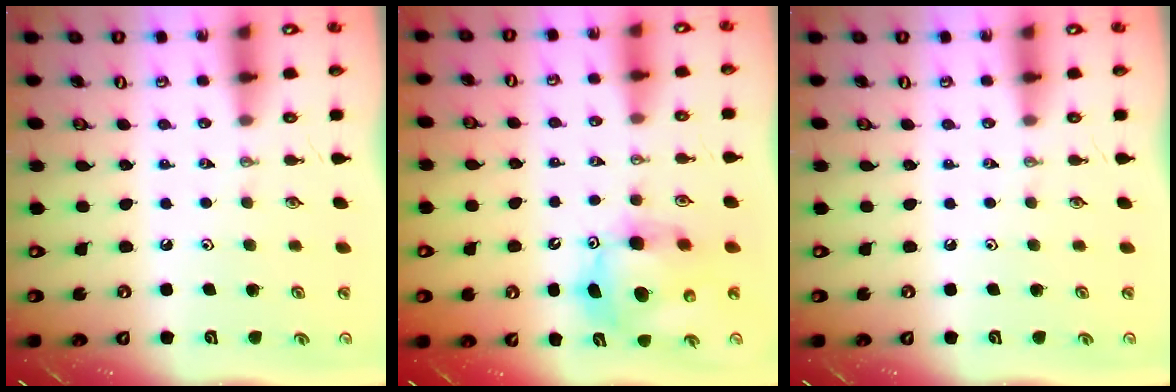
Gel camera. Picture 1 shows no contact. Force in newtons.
{"total": 11.0, "press": 10.7, "slide": 2.5}
{"total": 0.0}